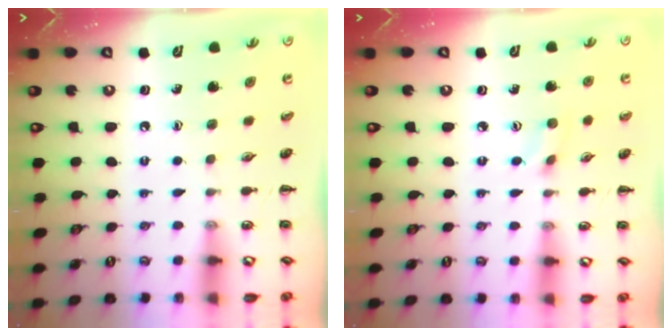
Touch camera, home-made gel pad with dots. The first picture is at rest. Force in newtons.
{"total": 2.5, "press": 2.4, "slide": 0.9}